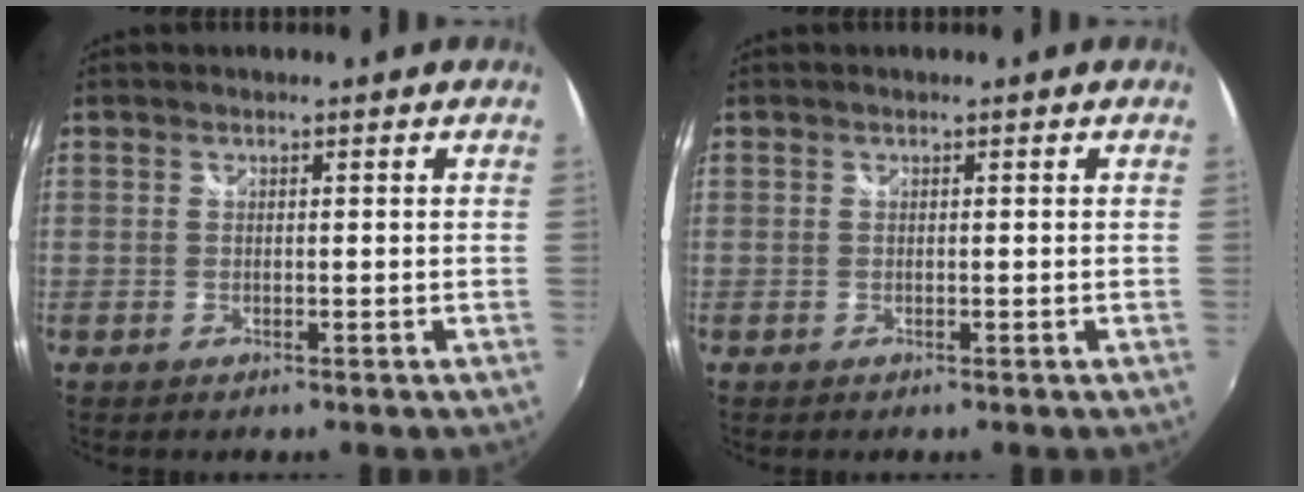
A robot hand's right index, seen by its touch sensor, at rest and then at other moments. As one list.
[{"total": 0.0}]